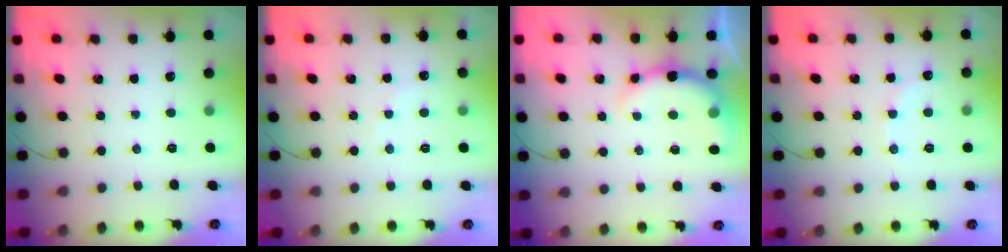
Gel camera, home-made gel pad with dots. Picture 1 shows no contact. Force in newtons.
{"total": 5.2, "press": 5.0, "slide": 1.4}
{"total": 7.2, "press": 7.1, "slide": 1.3}
{"total": 5.6, "press": 5.4, "slide": 1.4}